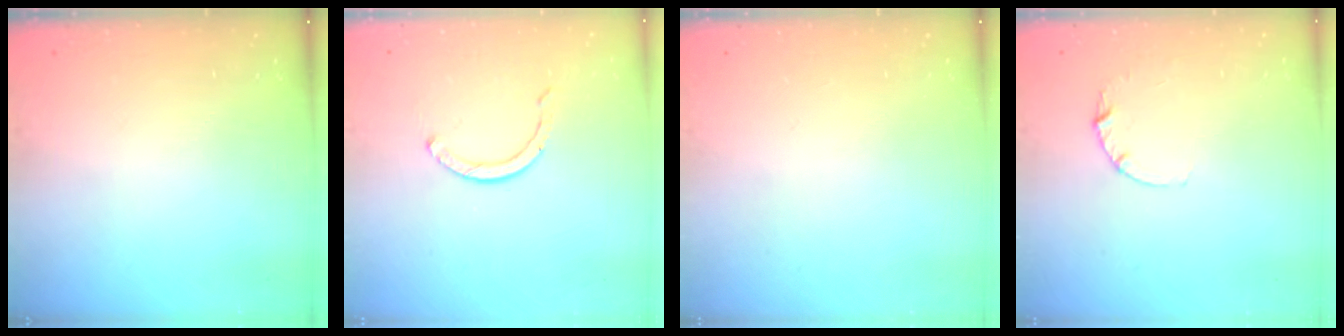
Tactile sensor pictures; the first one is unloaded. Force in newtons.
{"total": 2.9, "press": 2.9, "slide": 0.4}
{"total": 0.0}
{"total": 2.8, "press": 2.8, "slide": 0.3}